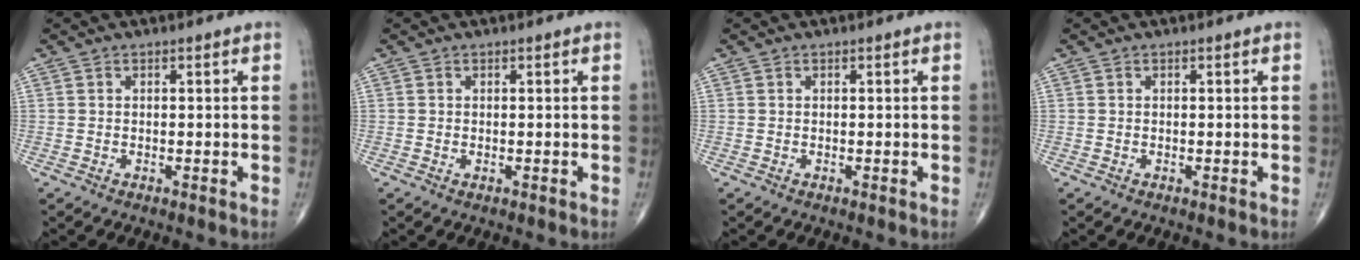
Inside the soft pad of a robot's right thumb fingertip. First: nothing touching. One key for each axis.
{"total": 0.0}
{"total": 0.0}
{"total": 0.0}